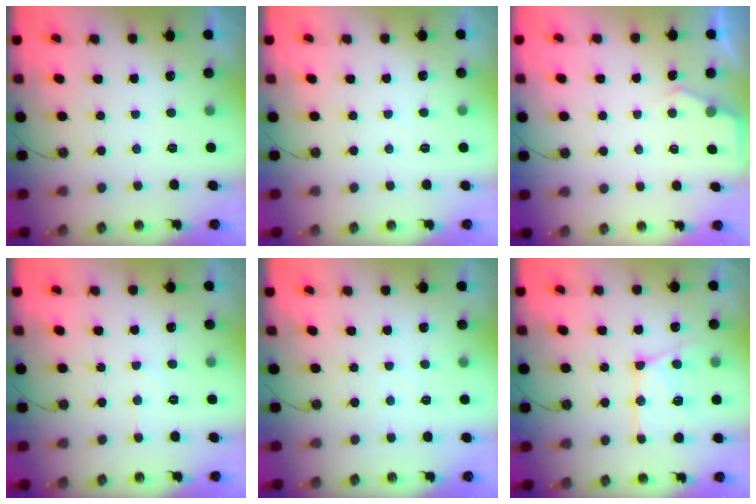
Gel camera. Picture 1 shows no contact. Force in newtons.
{"total": 2.8, "press": 2.7, "slide": 0.4}
{"total": 4.1, "press": 4.1, "slide": 0.6}
{"total": 5.2, "press": 5.2, "slide": 0.8}
{"total": 1.9, "press": 1.9, "slide": 0.3}
{"total": 15.0, "press": 14.9, "slide": 1.6}